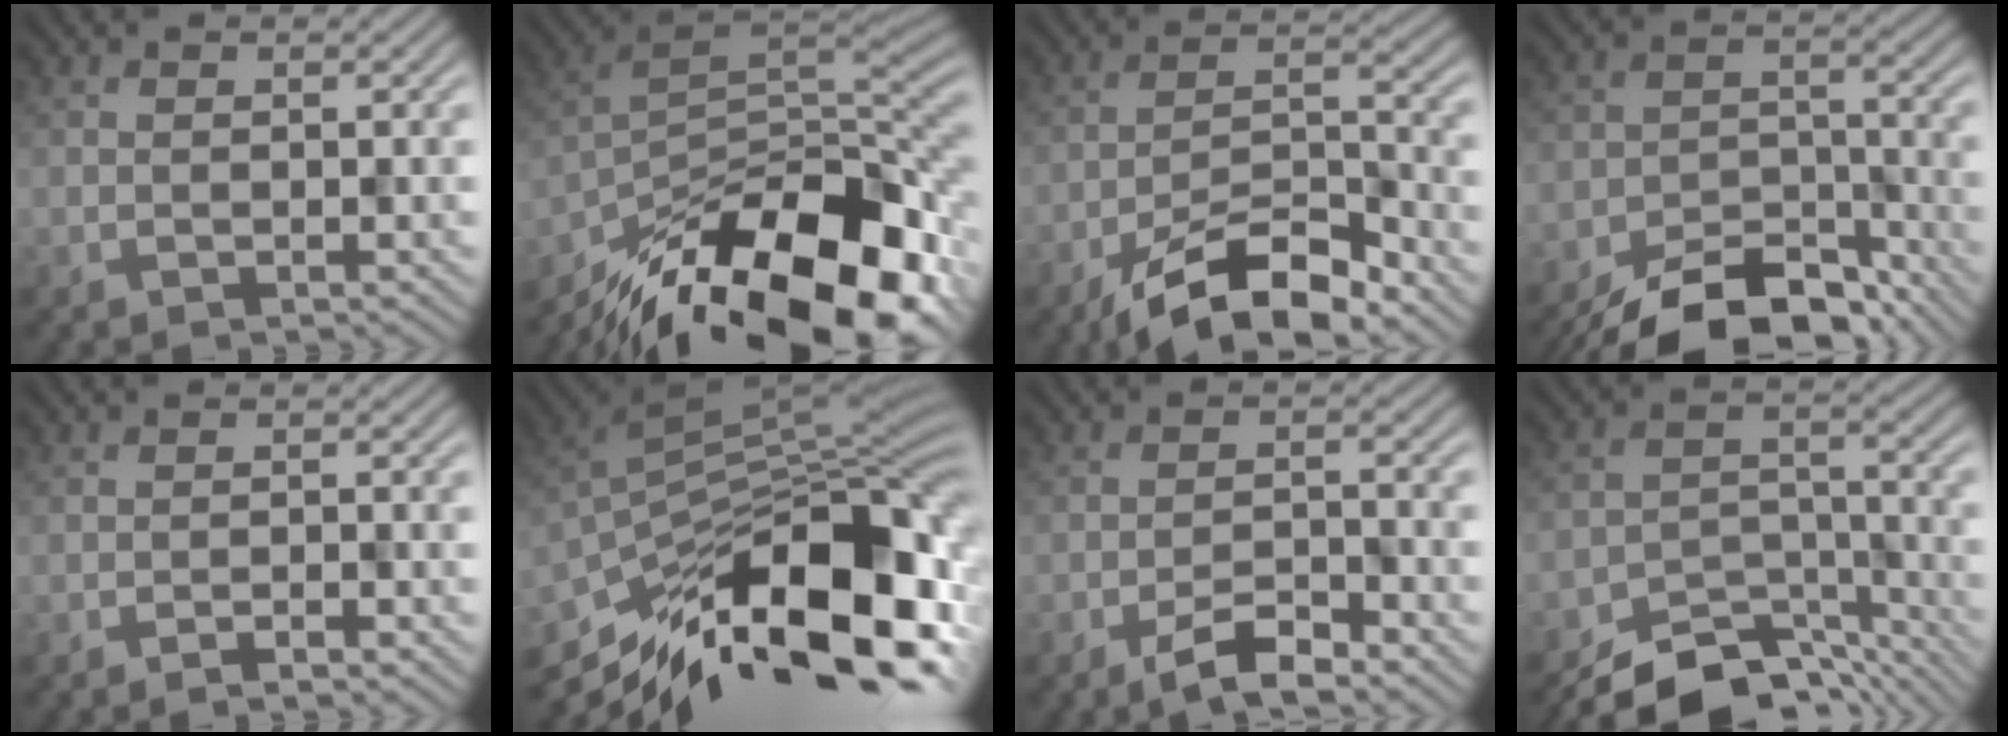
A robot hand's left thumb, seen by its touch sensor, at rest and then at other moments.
{"total": 19.2, "force": [-12.7, 7.6, 12.2], "torque": [-0.216, -0.033, -0.203]}
{"total": 11.6, "force": [-8.3, 3.5, 7.3], "torque": [-0.126, 0.003, -0.161]}
{"total": 12.3, "force": [-10.3, 4.9, 4.8], "torque": [-0.076, -0.017, -0.164]}
{"total": 1.5, "force": [-1.1, 0.2, 1.0], "torque": [-0.016, 0.005, -0.020]}
{"total": 17.9, "force": [-9.3, 7.1, 13.5], "torque": [-0.234, -0.003, -0.165]}
{"total": 4.7, "force": [-3.4, 1.2, 3.0], "torque": [-0.055, 0.006, -0.065]}
{"total": 10.9, "force": [-9.4, 3.8, 3.9], "torque": [-0.061, -0.003, -0.152]}